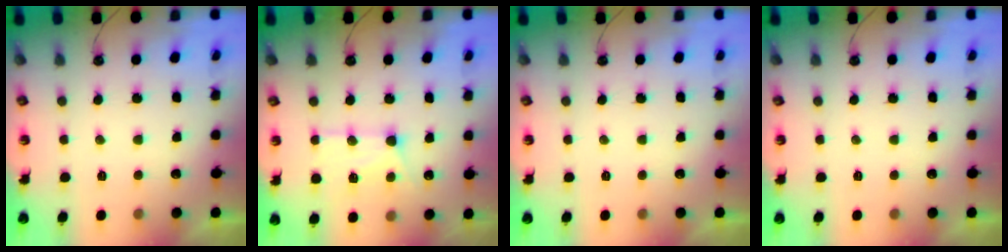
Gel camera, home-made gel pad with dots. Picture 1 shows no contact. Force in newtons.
{"total": 13.8, "press": 13.7, "slide": 1.4}
{"total": 0.0}
{"total": 0.0}